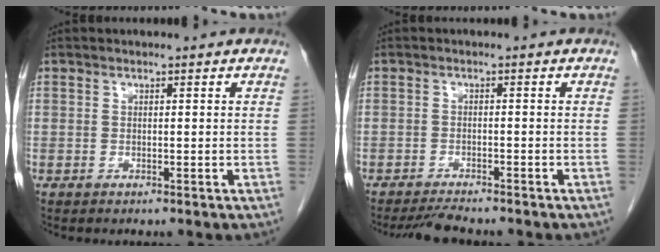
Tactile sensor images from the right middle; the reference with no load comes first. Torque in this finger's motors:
{"motor_torque": [-0.24, -0.30, -0.06, 0.00]}